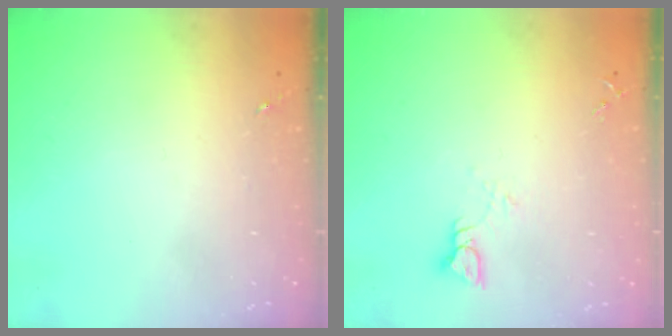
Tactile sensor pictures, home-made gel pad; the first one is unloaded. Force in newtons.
{"total": 3.8, "press": 3.8, "slide": 0.4}